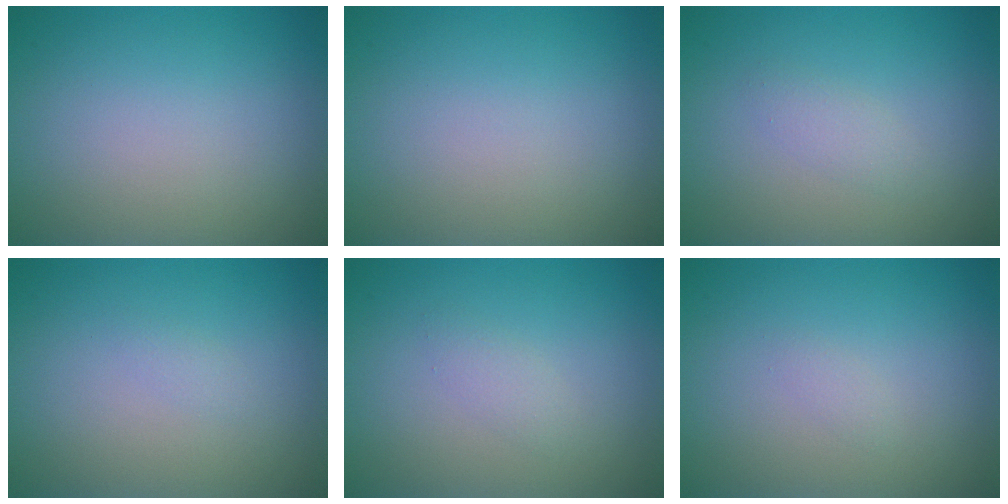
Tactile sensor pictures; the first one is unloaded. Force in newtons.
{"total": 0.0}
{"total": 1.2, "press": 1.2, "slide": 0.0}
{"total": 0.5, "press": 0.5, "slide": 0.1}
{"total": 1.1, "press": 1.1, "slide": 0.0}
{"total": 0.6, "press": 0.5, "slide": 0.1}